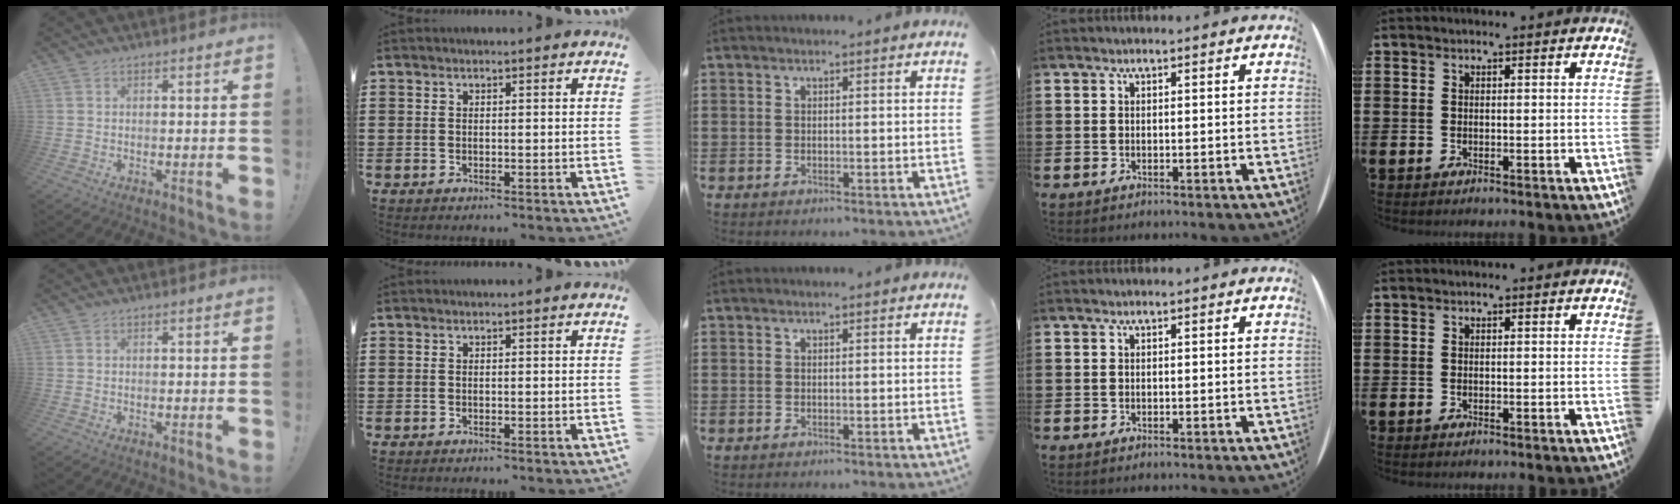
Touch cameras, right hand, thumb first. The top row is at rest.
{}